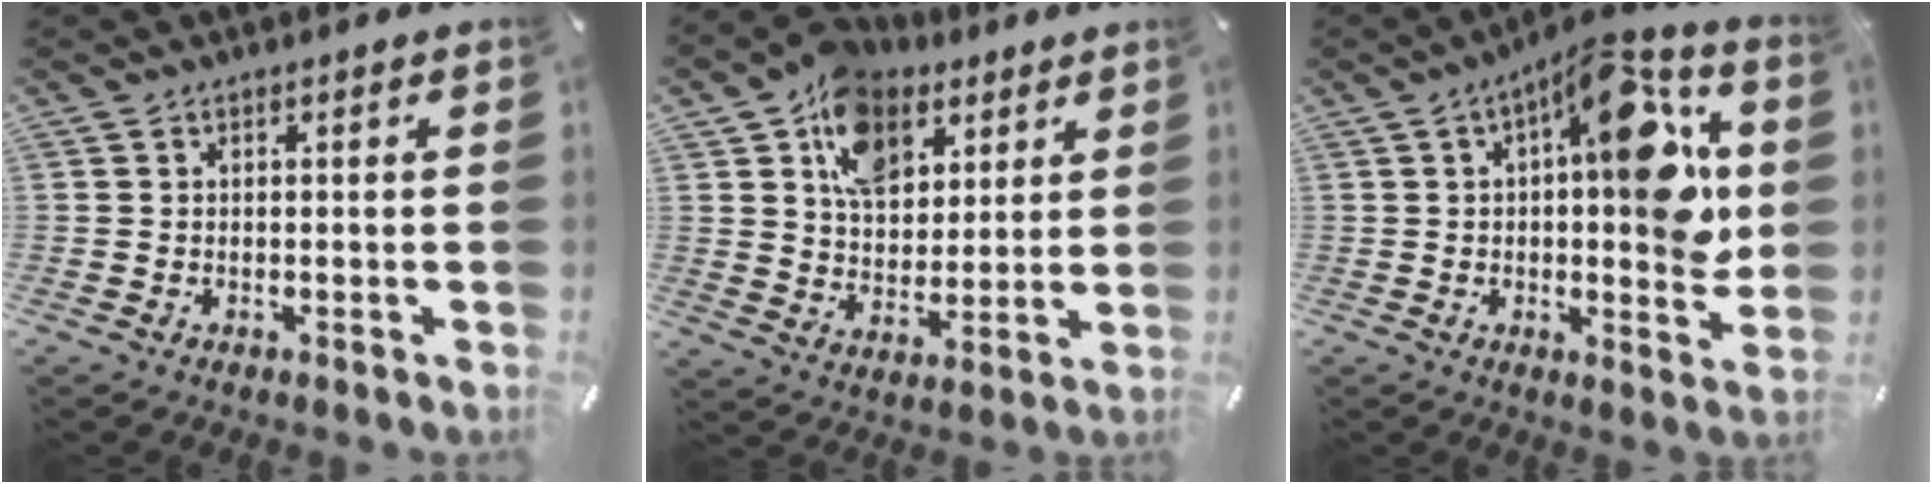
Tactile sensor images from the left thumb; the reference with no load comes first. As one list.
[{"total": 13.0, "force": [7.0, 9.3, 5.7], "torque": [-0.106, -0.033, 0.131]}, {"total": 18.1, "force": [4.9, 7.0, 16.0], "torque": [-0.206, -0.026, 0.074]}]